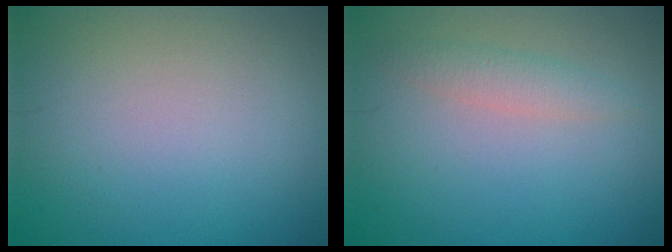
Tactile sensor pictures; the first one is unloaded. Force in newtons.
{"total": 1.7, "press": 1.7, "slide": 0.1}